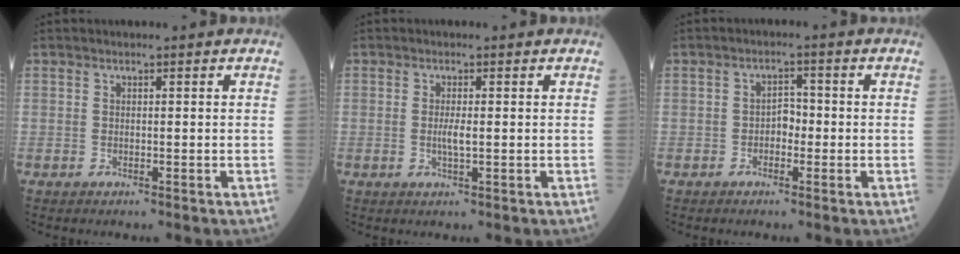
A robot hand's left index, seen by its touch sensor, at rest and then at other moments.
{"total": 1.9, "force": [-0.2, 0.2, 1.9], "torque": [-0.041, -0.003, -0.003]}
{"total": 2.4, "force": [-0.8, 1.5, 1.7], "torque": [-0.018, 0.008, -0.019]}